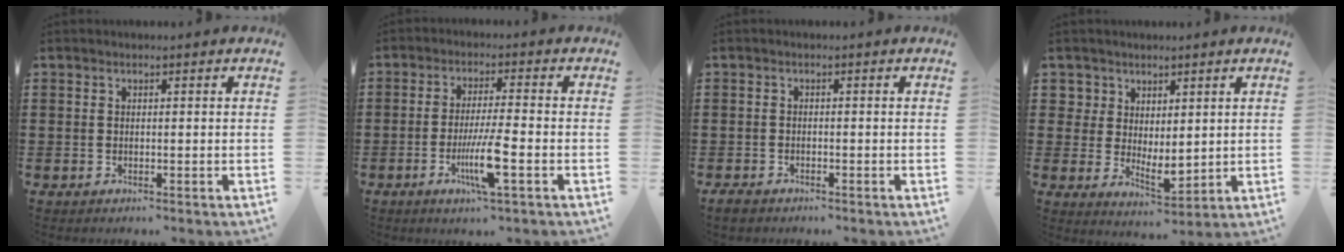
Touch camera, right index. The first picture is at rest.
{"total": 7.6, "force": [-2.6, 0.6, 7.1], "torque": [-0.141, -0.020, -0.051]}
{"total": 1.2, "force": [-1.1, 0.5, 0.2], "torque": [-0.006, 0.001, -0.023]}
{"total": 4.6, "force": [2.6, 3.4, 1.6], "torque": [-0.042, -0.004, 0.050]}